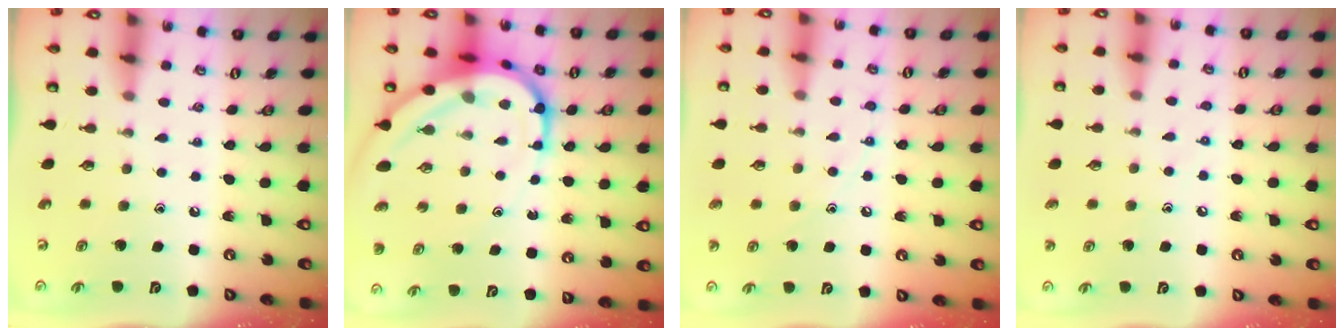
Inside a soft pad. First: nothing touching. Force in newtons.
{"total": 14.4, "press": 14.3, "slide": 1.5}
{"total": 8.2, "press": 8.2, "slide": 0.6}
{"total": 4.8, "press": 4.8, "slide": 0.6}